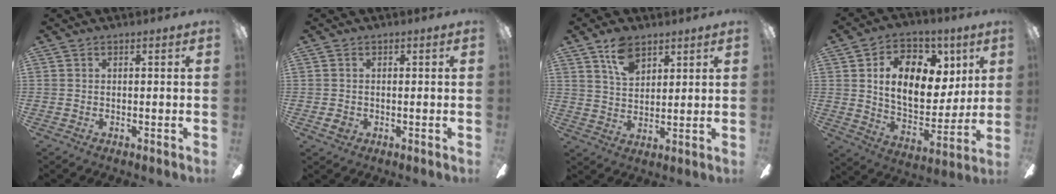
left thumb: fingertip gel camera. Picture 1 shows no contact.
{"total": 1.8, "force": [-0.4, 1.6, 0.8], "torque": [-0.014, 0.004, -0.008]}
{"total": 8.4, "force": [5.3, 4.7, 4.5], "torque": [-0.079, -0.013, 0.098]}
{"total": 18.0, "force": [6.0, 11.5, 12.4], "torque": [-0.193, -0.010, 0.108]}